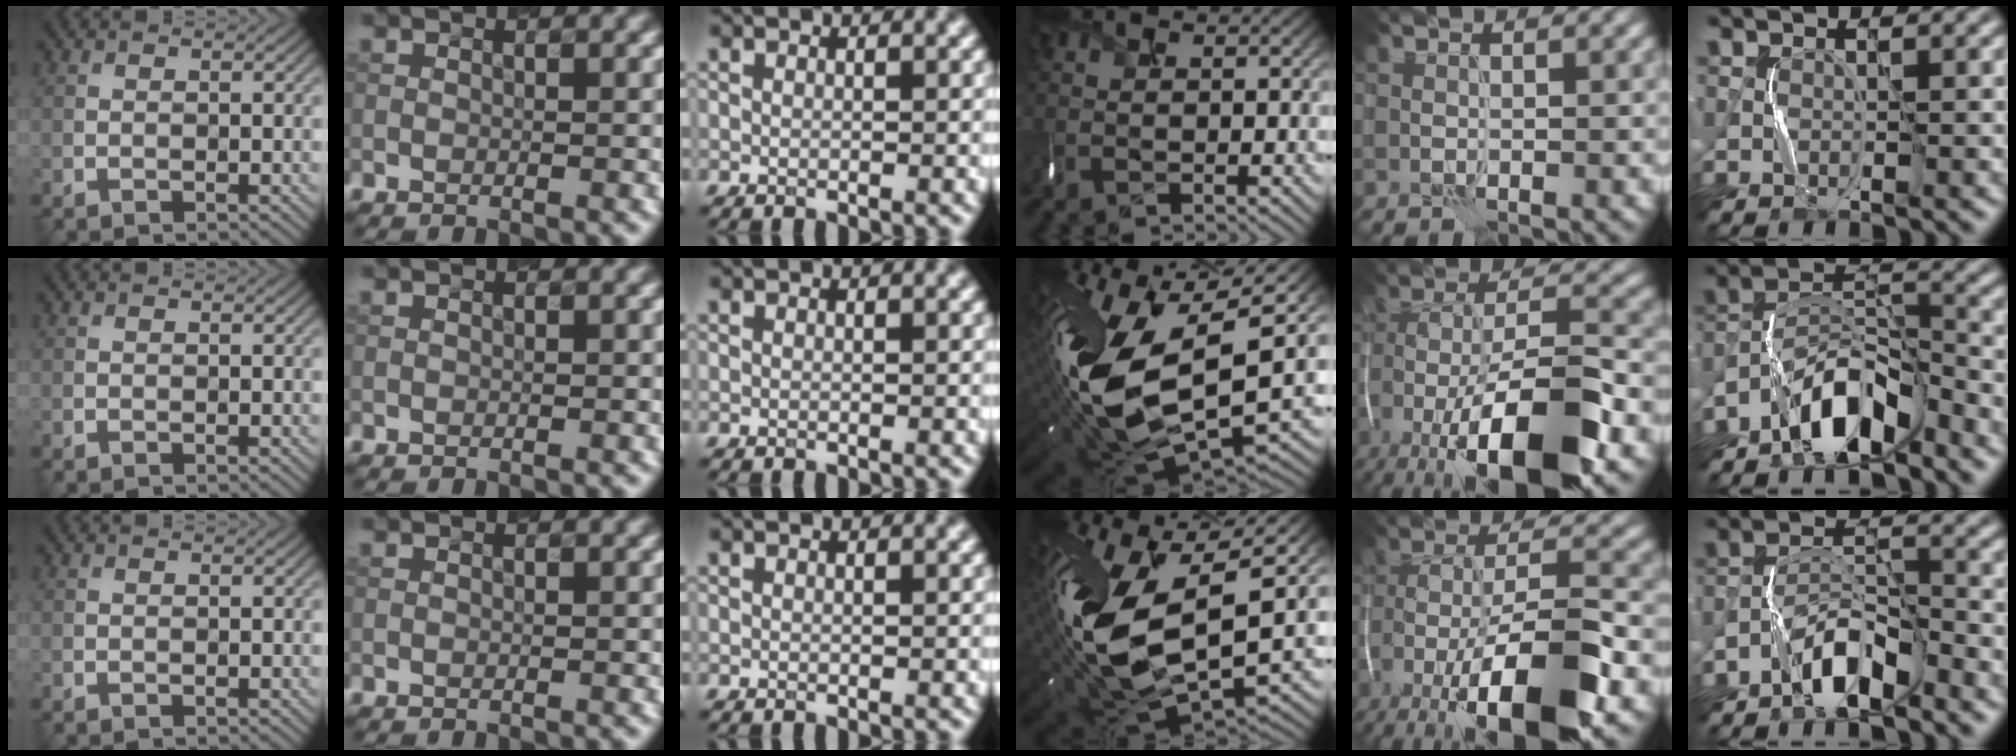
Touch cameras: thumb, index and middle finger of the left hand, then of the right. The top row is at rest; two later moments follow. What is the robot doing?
{"motion": "shake", "object": "box of matches"}